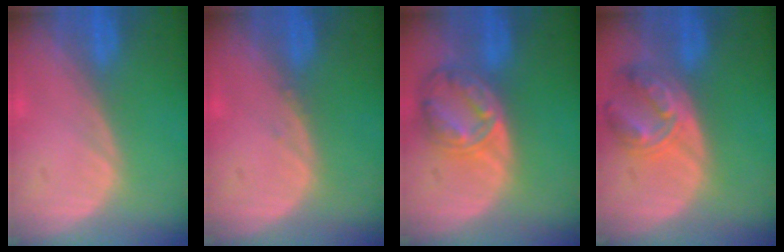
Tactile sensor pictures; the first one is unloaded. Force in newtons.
{"total": 0.5, "press": 0.5, "slide": 0.2}
{"total": 8.2, "press": 7.0, "slide": 4.2}
{"total": 7.6, "press": 6.7, "slide": 3.7}